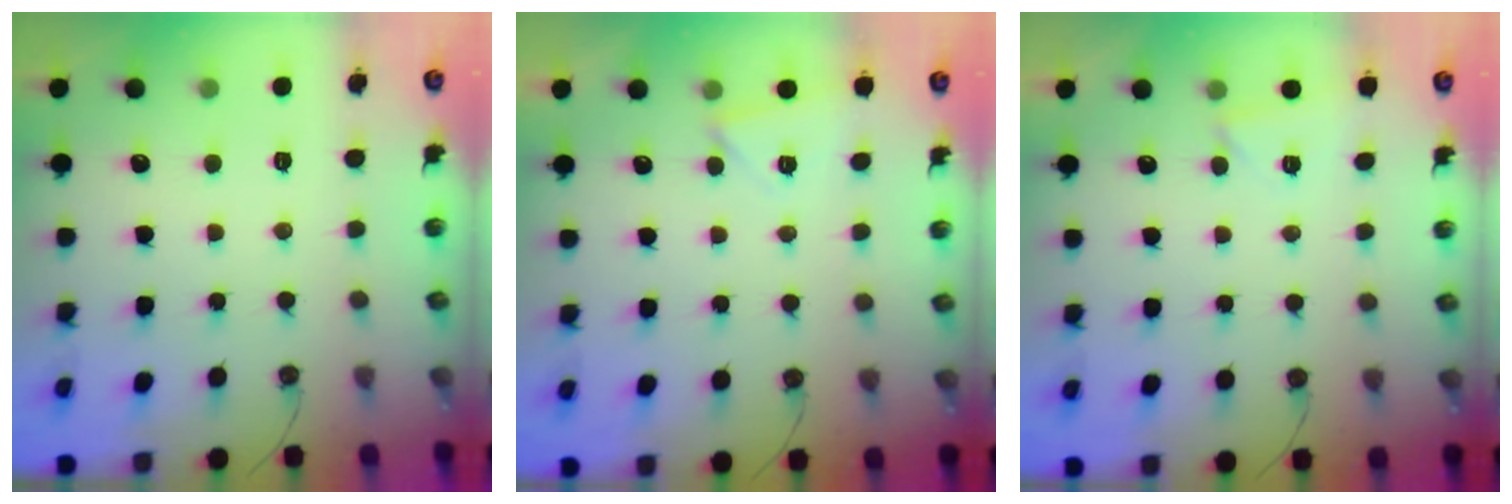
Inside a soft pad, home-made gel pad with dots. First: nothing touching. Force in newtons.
{"total": 3.2, "press": 3.0, "slide": 1.1}
{"total": 2.7, "press": 2.4, "slide": 1.2}